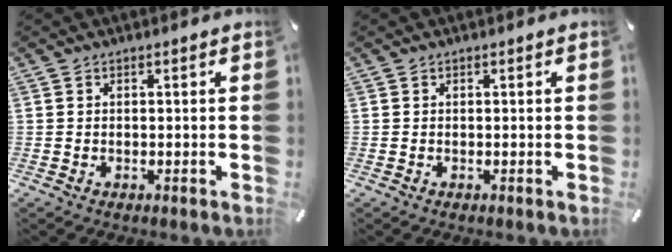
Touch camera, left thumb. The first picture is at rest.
{"total": 0.0}